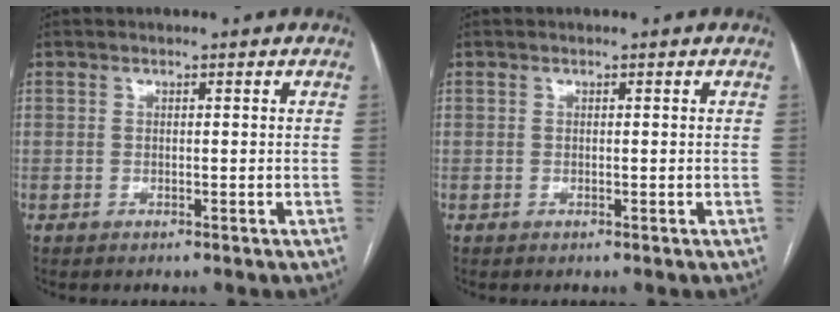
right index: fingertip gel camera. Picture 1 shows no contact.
{"total": 0.0}